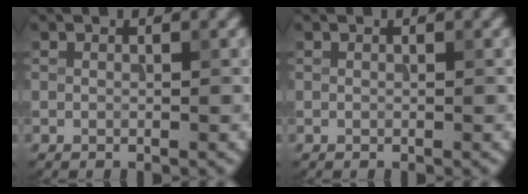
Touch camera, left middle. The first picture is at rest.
{"total": 0.0}